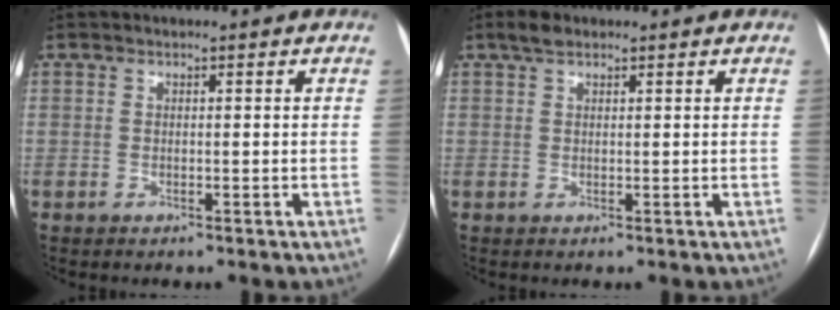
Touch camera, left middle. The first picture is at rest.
{"total": 2.2, "force": [1.6, 0.9, 1.2], "torque": [-0.026, 0.014, 0.030]}